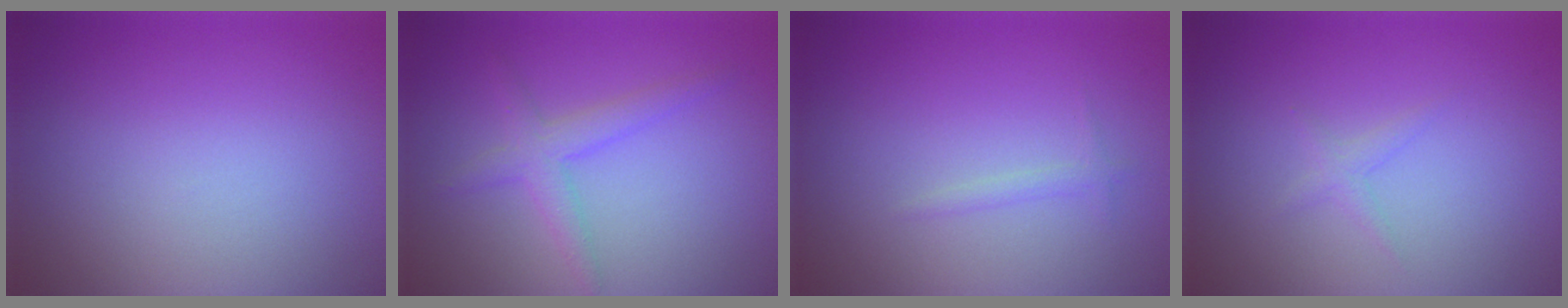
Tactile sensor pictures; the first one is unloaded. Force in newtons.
{"total": 2.4, "press": 2.4, "slide": 0.1}
{"total": 0.7, "press": 0.7, "slide": 0.1}
{"total": 0.9, "press": 0.9, "slide": 0.0}